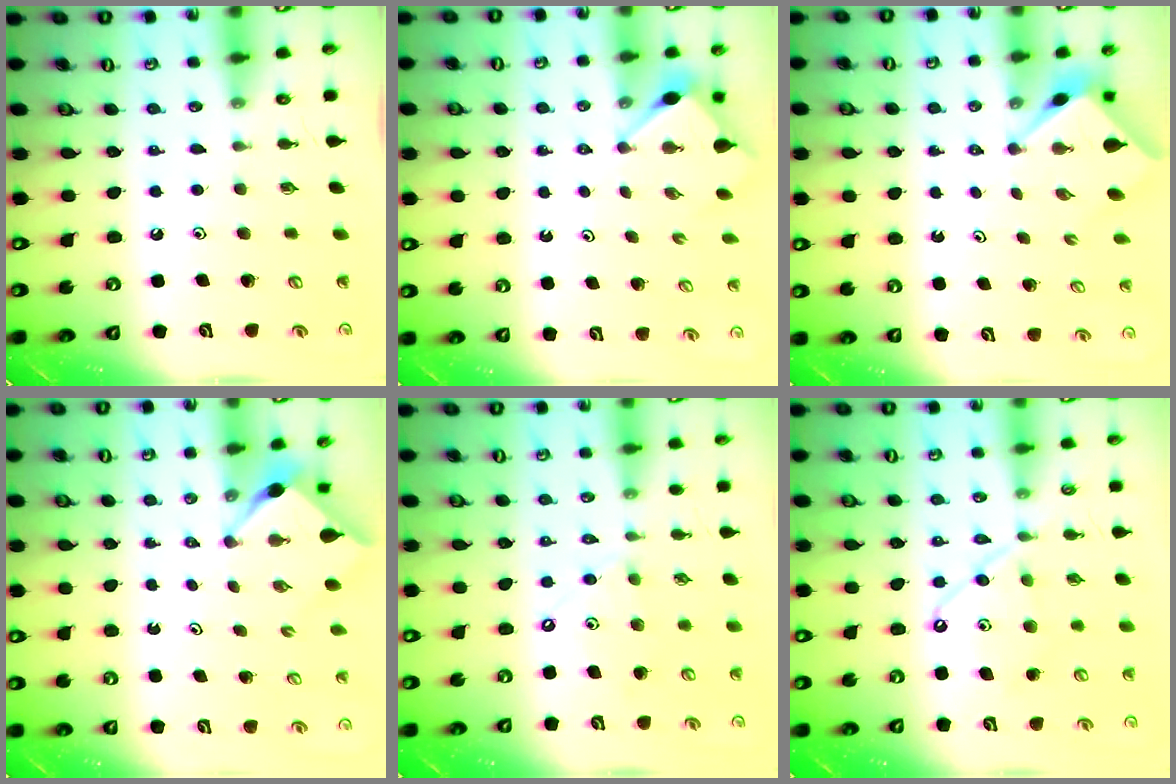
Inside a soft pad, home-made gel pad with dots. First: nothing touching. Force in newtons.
{"total": 3.2, "press": 3.2, "slide": 0.3}
{"total": 2.6, "press": 2.6, "slide": 0.3}
{"total": 2.4, "press": 2.4, "slide": 0.2}
{"total": 7.2, "press": 7.2, "slide": 0.9}
{"total": 11.3, "press": 11.3, "slide": 1.1}